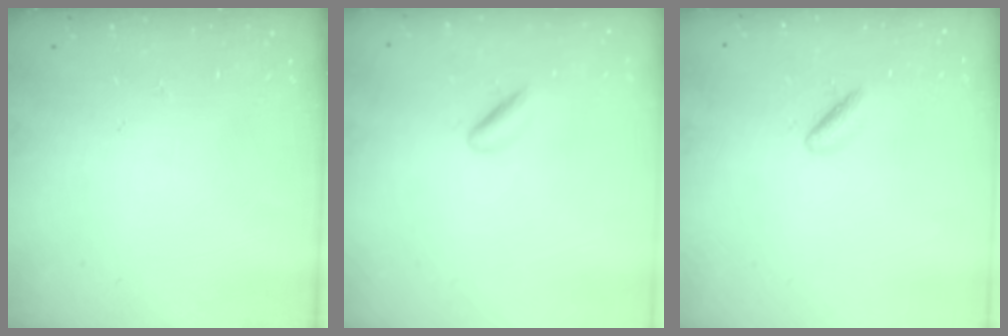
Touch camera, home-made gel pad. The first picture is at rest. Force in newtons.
{"total": 2.8, "press": 2.6, "slide": 1.2}
{"total": 2.5, "press": 2.3, "slide": 0.8}